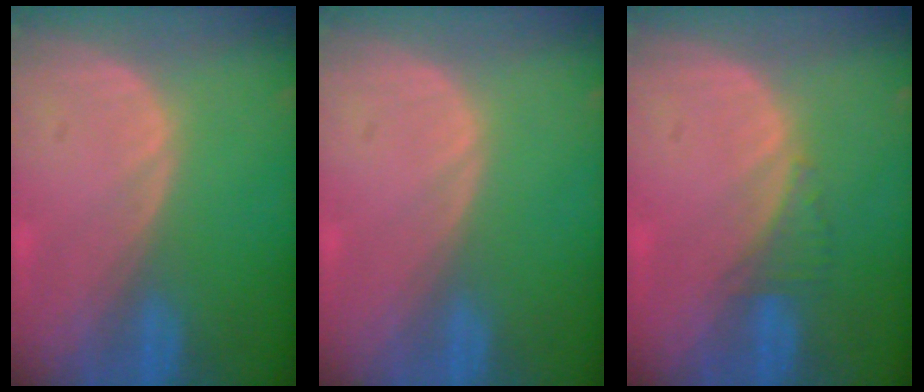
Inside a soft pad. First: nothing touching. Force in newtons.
{"total": 0.0}
{"total": 1.9, "press": 1.8, "slide": 0.7}